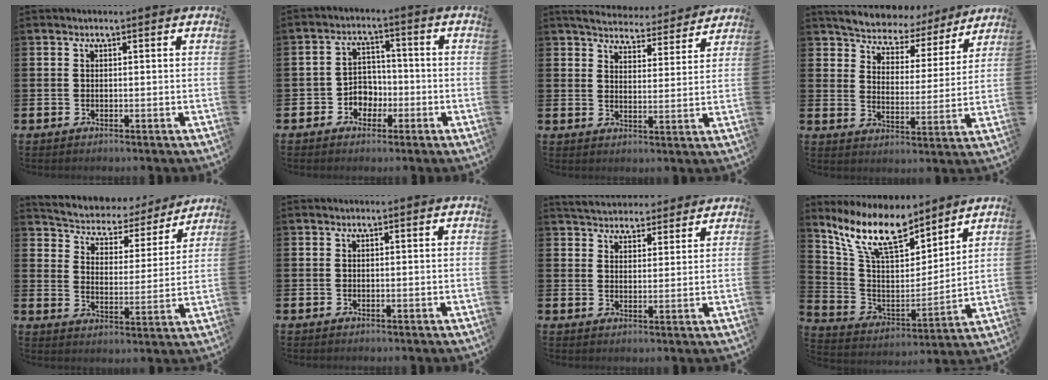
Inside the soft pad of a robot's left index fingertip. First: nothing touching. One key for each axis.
{"total": 3.7, "fx": -1.6, "fy": 3.2, "fz": 1.0, "tx": -0.037, "ty": 0.002, "tz": -0.037}
{"total": 5.1, "fx": 4.9, "fy": 1.0, "fz": 0.4, "tx": -0.029, "ty": -0.038, "tz": 0.085}
{"total": 6.2, "fx": 6.0, "fy": 1.7, "fz": 0.4, "tx": -0.038, "ty": -0.053, "tz": 0.102}
{"total": 4.8, "fx": 4.4, "fy": 1.9, "fz": 0.4, "tx": -0.042, "ty": -0.039, "tz": 0.069}
{"total": 0.0}
{"total": 4.6, "fx": 4.5, "fy": 1.0, "fz": -0.1, "tx": -0.015, "ty": -0.025, "tz": 0.081}
{"total": 12.0, "fx": 10.2, "fy": 3.8, "fz": 5.2, "tx": -0.142, "ty": -0.054, "tz": 0.184}